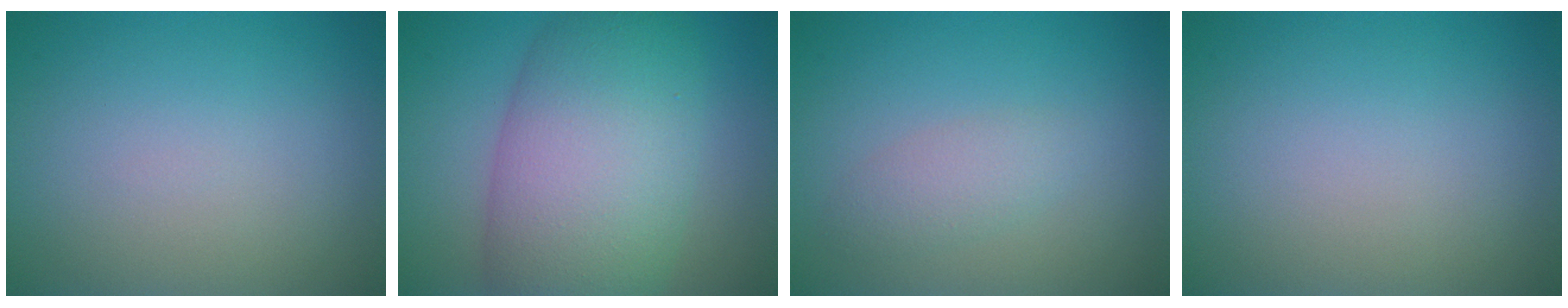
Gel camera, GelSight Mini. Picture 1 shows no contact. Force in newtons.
{"total": 11.0, "press": 11.0, "slide": 0.6}
{"total": 1.8, "press": 1.8, "slide": 0.1}
{"total": 0.0}